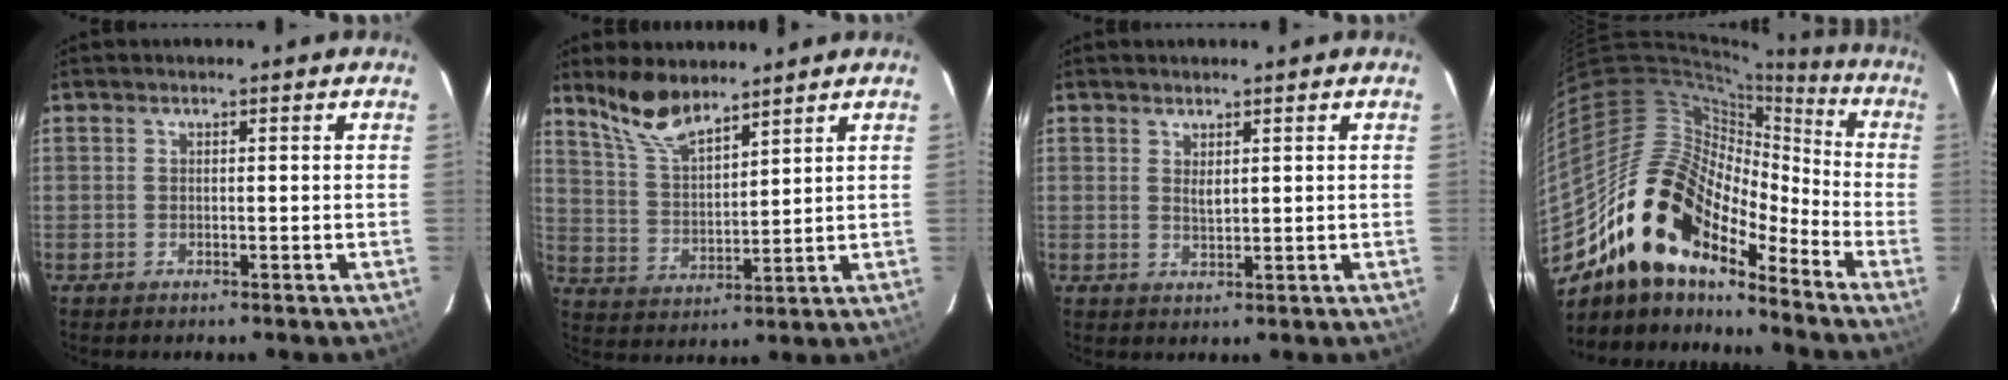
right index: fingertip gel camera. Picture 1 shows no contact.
{"total": 9.1, "force": [7.4, 2.6, 4.5], "torque": [-0.090, 0.007, 0.155]}
{"total": 1.7, "force": [0.9, 0.7, 1.2], "torque": [-0.022, -0.001, 0.017]}
{"total": 19.9, "force": [-13.9, 9.0, 11.0], "torque": [-0.204, -0.004, -0.267]}